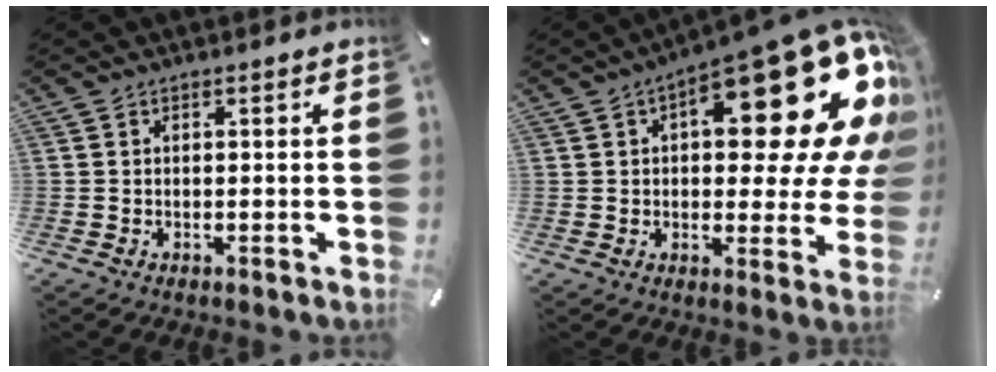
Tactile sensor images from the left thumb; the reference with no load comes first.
{"total": 26.0, "force": [10.4, 10.9, 21.2], "torque": [-0.277, -0.069, 0.170]}